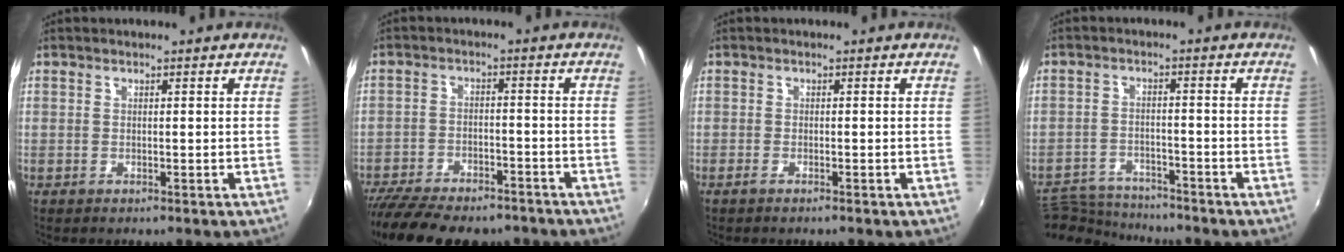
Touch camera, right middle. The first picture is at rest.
{"total": 16.7, "force": [-13.5, 5.8, 7.8], "torque": [-0.170, -0.037, -0.204]}
{"total": 1.4, "force": [-1.1, 0.2, 0.7], "torque": [-0.017, -0.004, -0.023]}
{"total": 11.8, "force": [-11.1, 2.6, 3.2], "torque": [-0.092, -0.003, -0.187]}